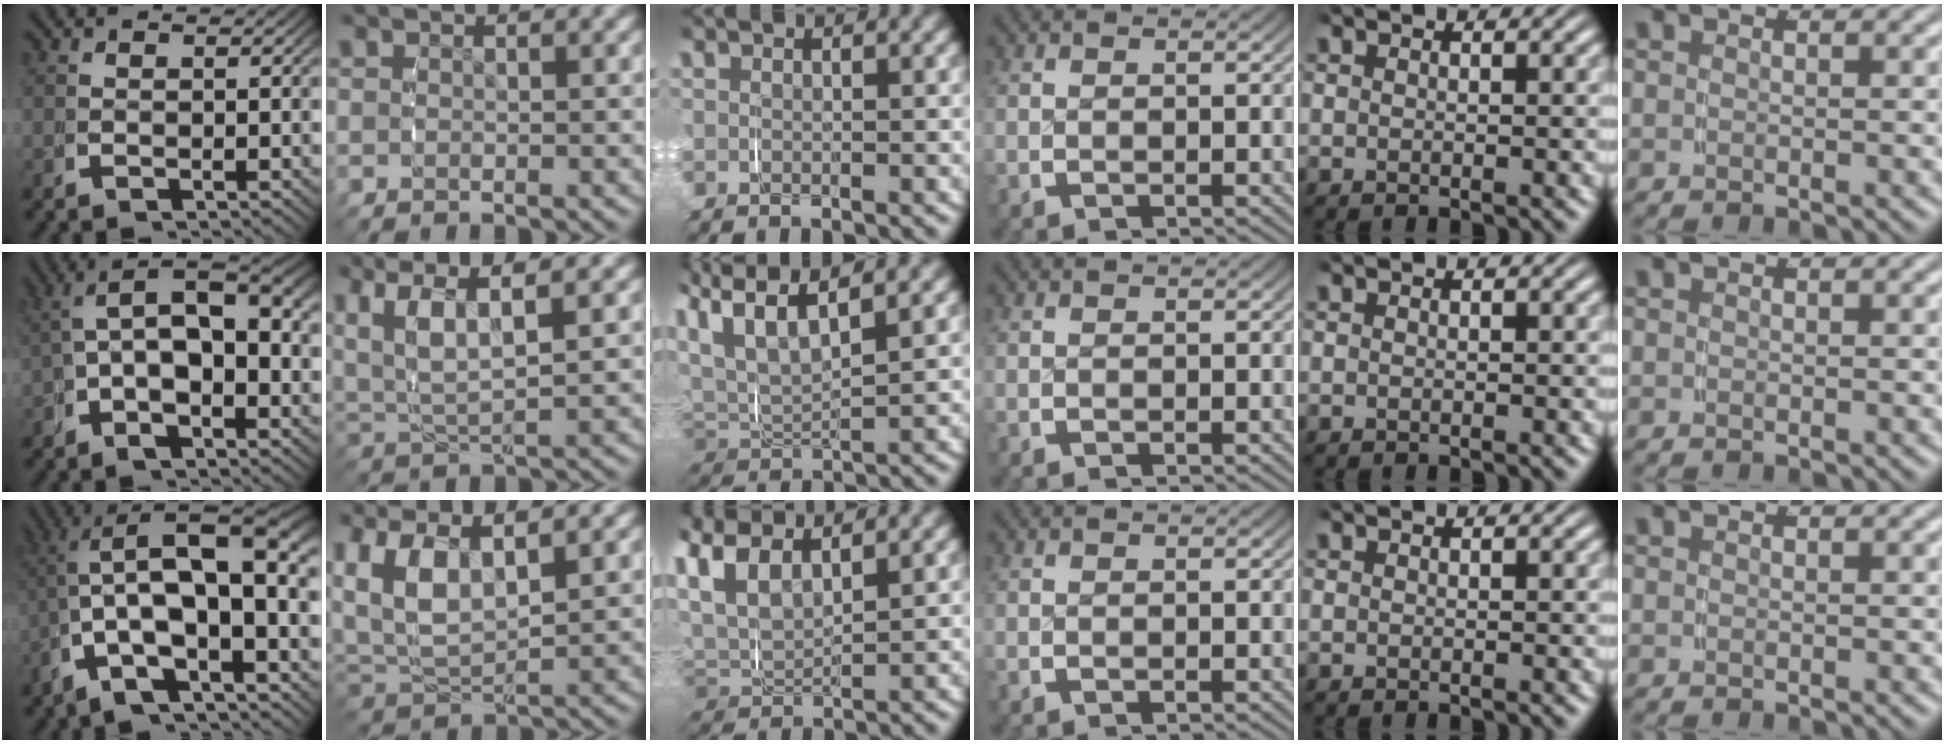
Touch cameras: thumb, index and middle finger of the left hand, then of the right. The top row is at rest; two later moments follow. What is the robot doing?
{"motion": "grasp_and_lifting", "object": "shirt"}